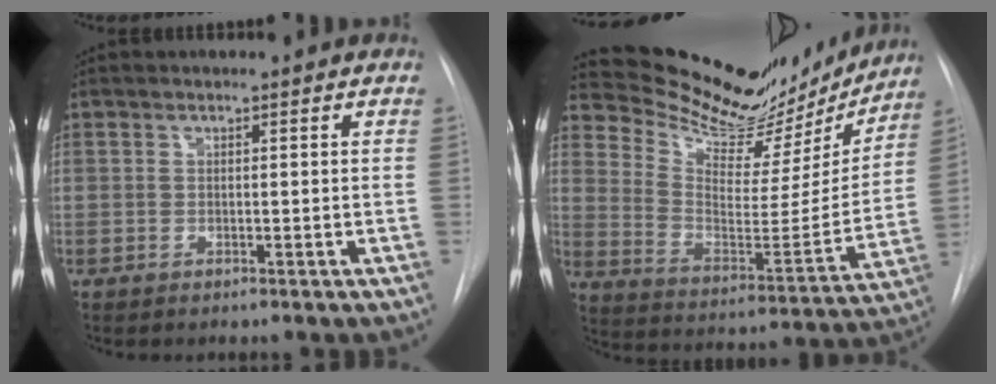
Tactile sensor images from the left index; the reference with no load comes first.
{"total": 22.3, "force": [20.5, 6.1, 6.5], "torque": [-0.097, -0.042, 0.289]}